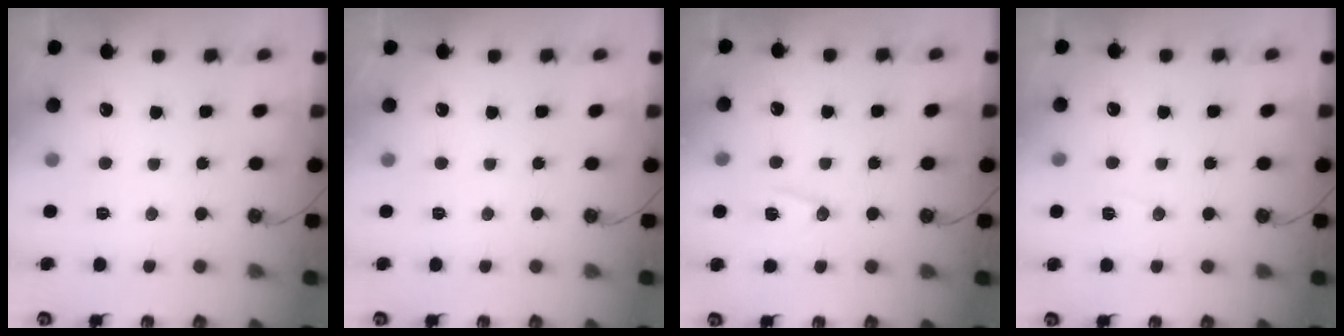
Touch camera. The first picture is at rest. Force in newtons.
{"total": 0.0}
{"total": 9.5, "press": 9.2, "slide": 2.5}
{"total": 5.1, "press": 4.7, "slide": 2.0}